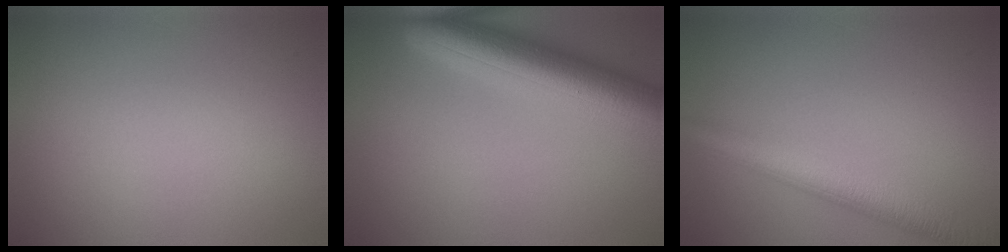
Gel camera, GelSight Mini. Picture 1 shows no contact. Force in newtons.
{"total": 8.5, "press": 8.5, "slide": 0.3}
{"total": 4.9, "press": 4.9, "slide": 0.2}